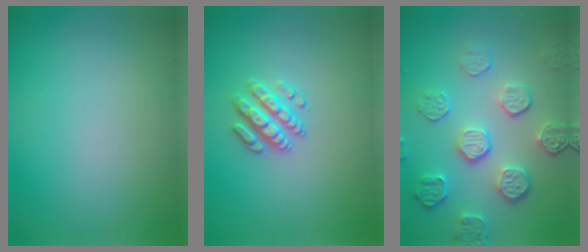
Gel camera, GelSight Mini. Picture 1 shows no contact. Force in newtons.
{"total": 2.7, "press": 2.5, "slide": 1.0}
{"total": 5.6, "press": 4.0, "slide": 3.9}